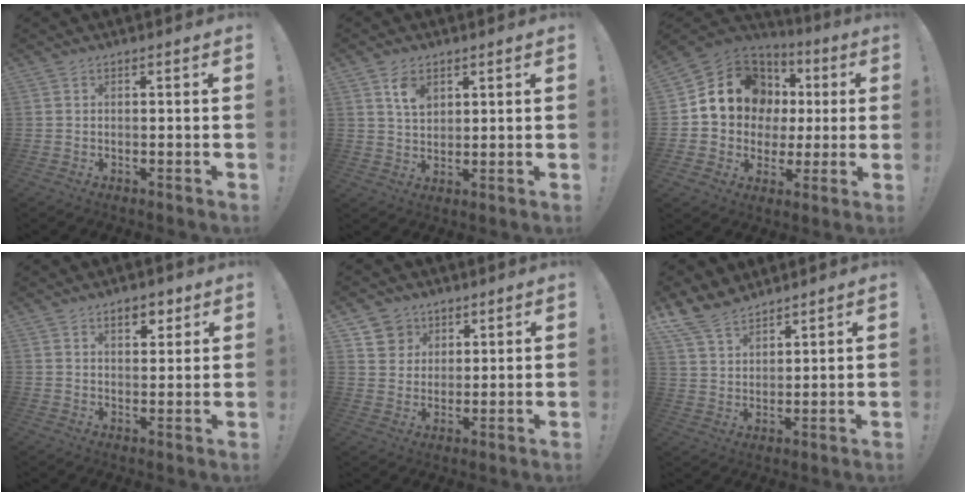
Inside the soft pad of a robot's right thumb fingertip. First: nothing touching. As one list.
[{"total": 6.1, "force": [3.2, 3.9, 3.3], "torque": [-0.048, -0.013, 0.059]}, {"total": 15.8, "force": [5.4, 13.1, 7.1], "torque": [-0.108, -0.025, 0.121]}, {"total": 5.5, "force": [3.3, 3.1, 3.2], "torque": [-0.036, -0.010, 0.055]}, {"total": 7.2, "force": [3.9, 6.1, 0.5], "torque": [-0.005, -0.033, 0.076]}, {"total": 10.0, "force": [8.2, 4.7, 3.3], "torque": [-0.064, -0.050, 0.161]}]